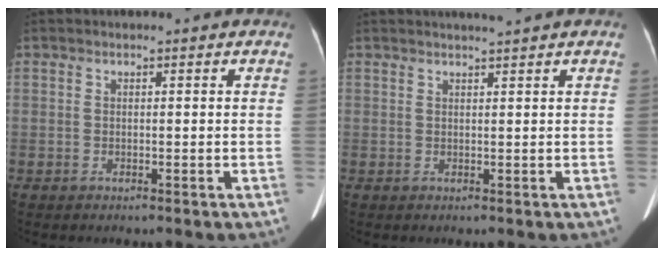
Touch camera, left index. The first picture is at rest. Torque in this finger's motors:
{"motor_torque": [-0.37, -0.23, -0.13, -0.01]}